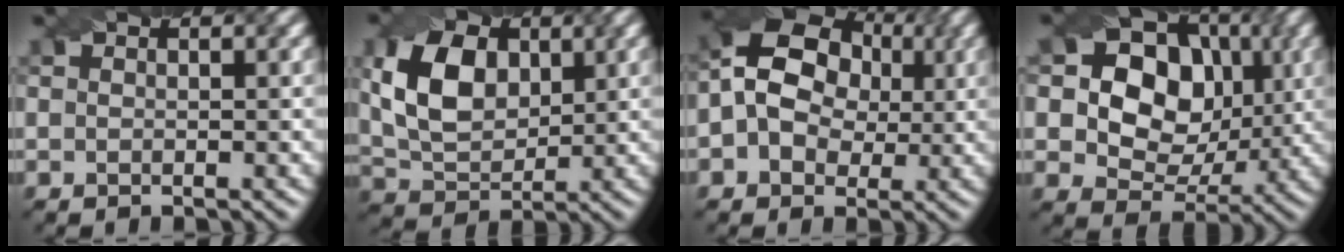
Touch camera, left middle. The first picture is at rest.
{"total": 7.0, "force": [1.7, 4.7, 4.9], "torque": [-0.105, 0.006, 0.035]}
{"total": 11.2, "force": [2.0, 8.8, 6.6], "torque": [-0.122, 0.049, 0.006]}
{"total": 10.9, "force": [2.4, 8.6, 6.2], "torque": [-0.090, 0.026, 0.024]}